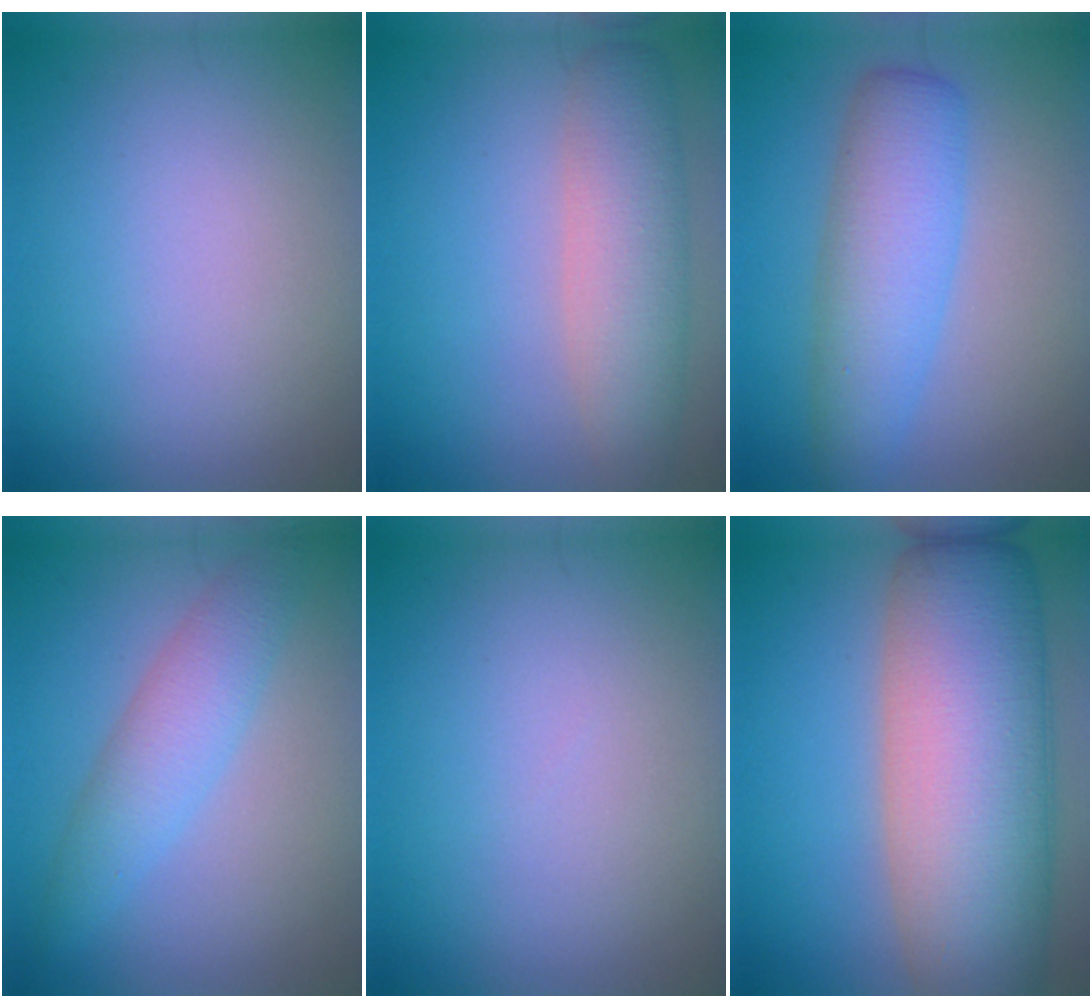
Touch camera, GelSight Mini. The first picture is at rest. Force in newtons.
{"total": 5.2, "press": 5.2, "slide": 0.4}
{"total": 5.7, "press": 5.7, "slide": 0.3}
{"total": 3.8, "press": 3.8, "slide": 0.2}
{"total": 0.0}
{"total": 14.1, "press": 14.1, "slide": 0.4}